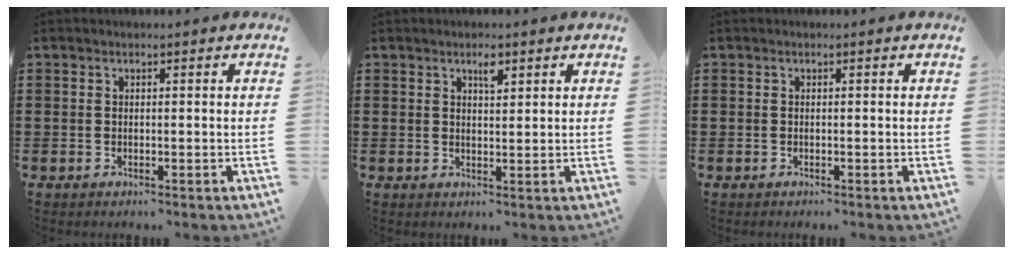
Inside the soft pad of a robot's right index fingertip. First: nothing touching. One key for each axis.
{"total": 2.3, "fx": 1.4, "fy": 0.8, "fz": 1.6, "tx": -0.020, "ty": -0.002, "tz": 0.021}
{"total": 0.0}